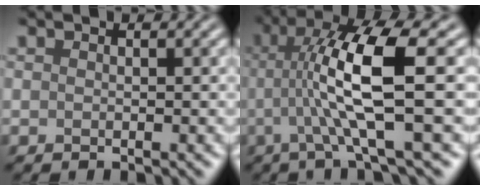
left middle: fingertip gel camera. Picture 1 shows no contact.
{"total": 7.9, "force": [-0.3, 1.2, 7.8], "torque": [-0.138, 0.013, -0.005]}